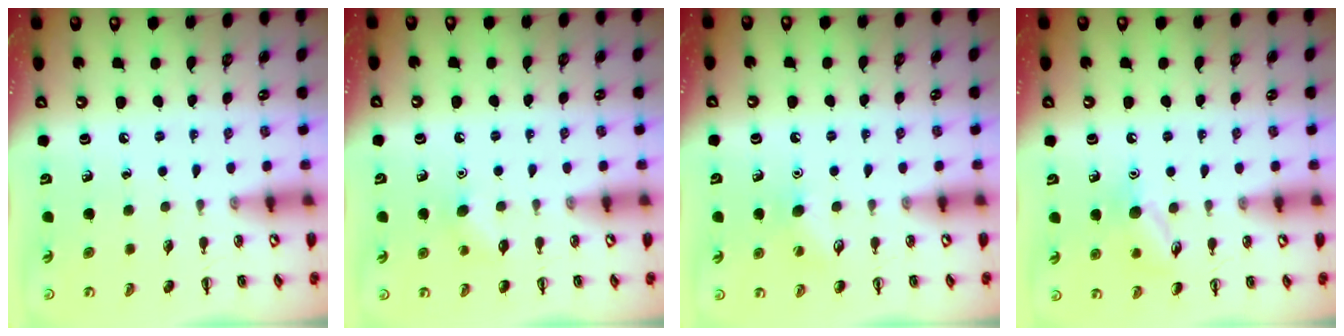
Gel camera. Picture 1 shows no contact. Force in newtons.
{"total": 5.7, "press": 5.5, "slide": 1.4}
{"total": 7.2, "press": 7.1, "slide": 1.6}
{"total": 9.6, "press": 9.5, "slide": 1.4}